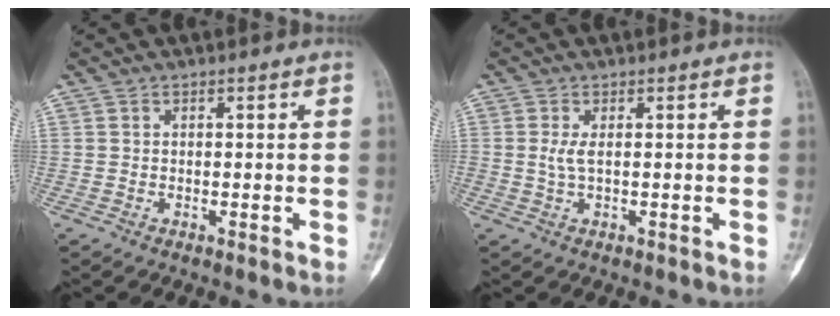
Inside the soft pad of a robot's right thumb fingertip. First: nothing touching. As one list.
[{"total": 2.1, "force": [0.2, 0.6, 2.0], "torque": [-0.055, 0.000, 0.010]}]